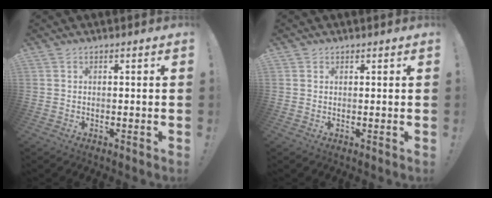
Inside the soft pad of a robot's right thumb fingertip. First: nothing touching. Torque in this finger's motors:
{"motor_torque": [-0.01, -0.14, -0.04, -0.04, -0.03]}